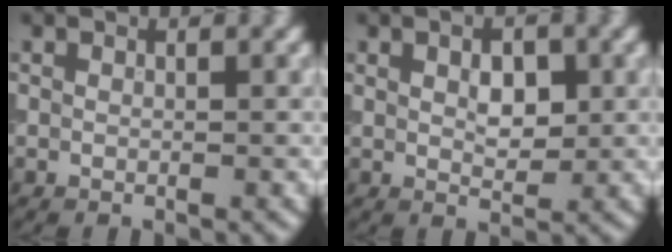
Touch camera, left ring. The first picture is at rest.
{"total": 2.6, "force": [0.7, 1.5, 2.1], "torque": [-0.034, 0.001, 0.012]}